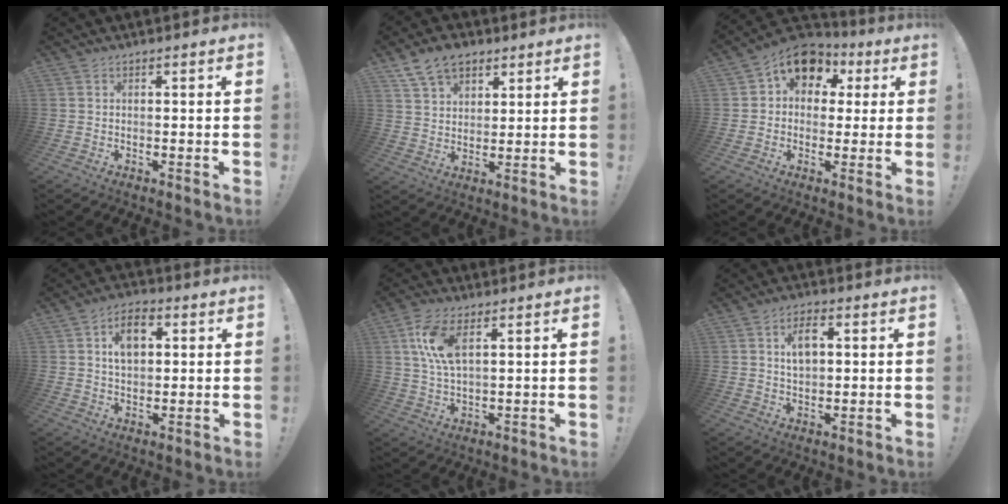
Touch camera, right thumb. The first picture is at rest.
{"total": 10.4, "force": [6.6, 6.6, 4.4], "torque": [-0.071, -0.030, 0.127]}
{"total": 11.6, "force": [5.2, 8.5, 5.8], "torque": [-0.082, -0.022, 0.100]}
{"total": 8.6, "force": [2.6, 5.7, 6.0], "torque": [-0.083, 0.004, 0.043]}
{"total": 9.7, "force": [3.6, 4.2, 8.0], "torque": [-0.167, -0.009, 0.062]}
{"total": 6.9, "force": [1.8, 4.3, 5.2], "torque": [-0.073, 0.003, 0.027]}